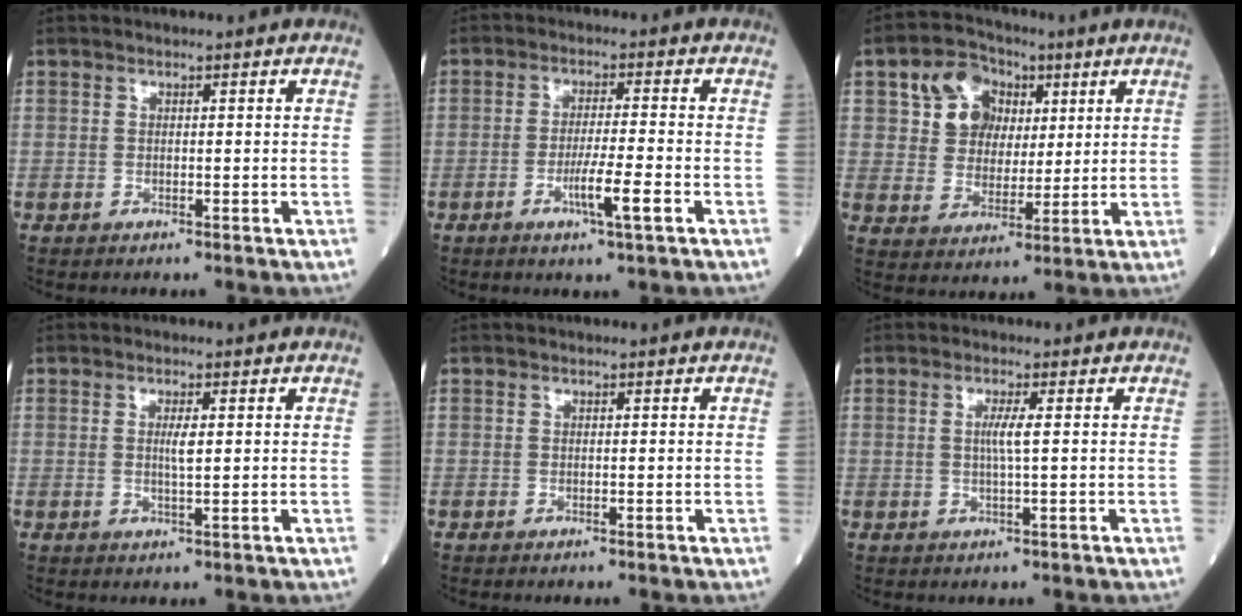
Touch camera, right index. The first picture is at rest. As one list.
[{"total": 5.6, "force": [-2.3, -0.3, 5.1], "torque": [-0.089, -0.009, -0.042]}, {"total": 9.3, "force": [3.9, 7.4, 4.0], "torque": [-0.080, 0.030, 0.075]}, {"total": 2.2, "force": [0.5, 0.2, 2.1], "torque": [-0.043, -0.001, 0.011]}, {"total": 0.0}, {"total": 2.4, "force": [0.3, -0.3, 2.4], "torque": [-0.050, -0.002, 0.003]}]